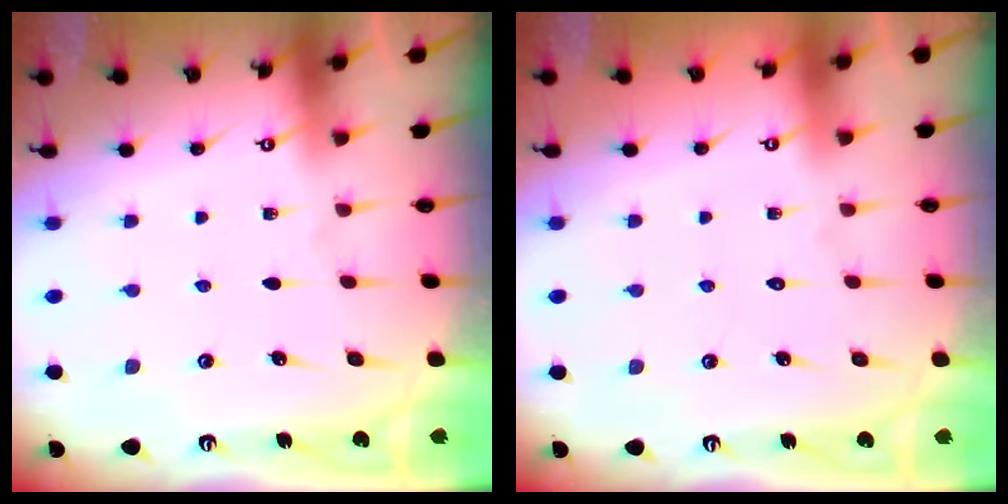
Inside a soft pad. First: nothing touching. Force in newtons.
{"total": 1.6, "press": 1.6, "slide": 0.1}